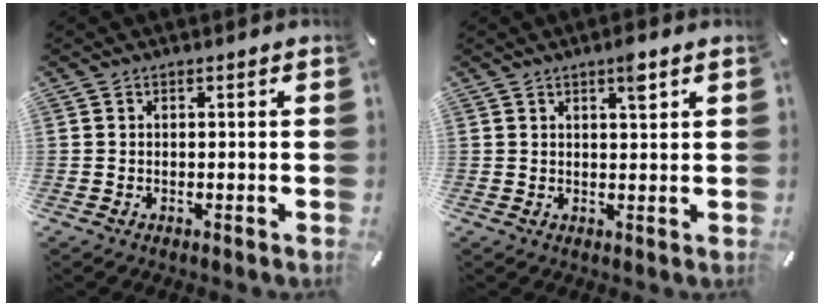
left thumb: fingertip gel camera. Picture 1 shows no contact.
{"total": 3.4, "force": [2.1, 0.7, 2.6], "torque": [-0.040, -0.004, 0.032]}